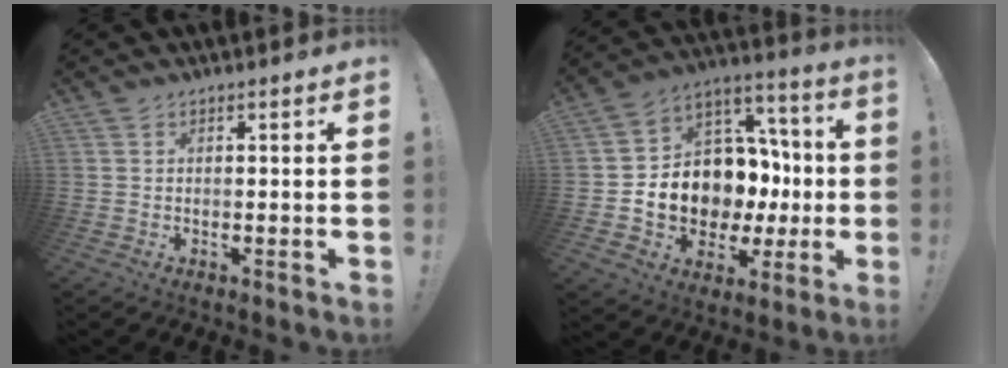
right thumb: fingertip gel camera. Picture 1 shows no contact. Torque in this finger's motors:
{"motor_torque": [2.53, 2.48, 0.22, -0.04, 0.08]}